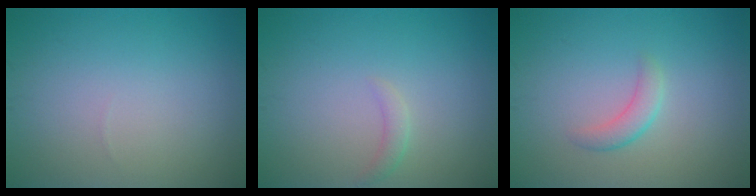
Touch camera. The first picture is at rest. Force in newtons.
{"total": 1.0, "press": 1.0, "slide": 0.1}
{"total": 1.8, "press": 1.8, "slide": 0.1}